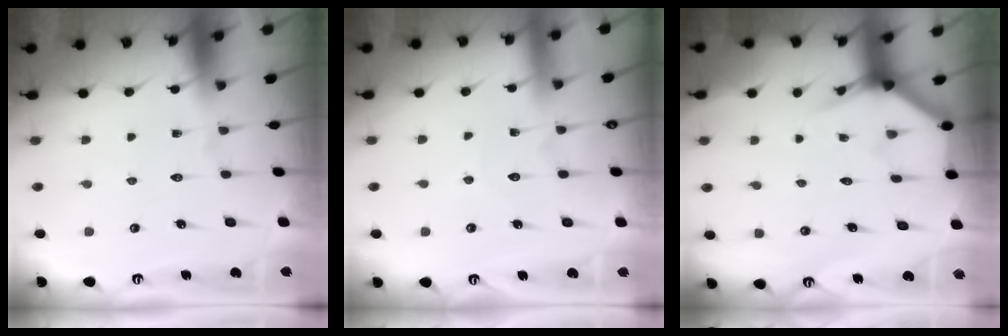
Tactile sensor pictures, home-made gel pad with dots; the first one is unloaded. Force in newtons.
{"total": 2.9, "press": 2.9, "slide": 0.2}
{"total": 3.7, "press": 3.7, "slide": 0.3}